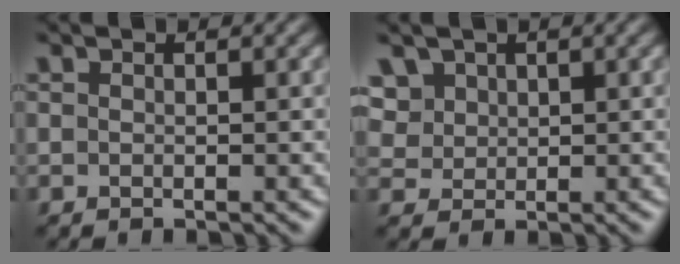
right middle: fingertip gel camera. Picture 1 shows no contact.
{"total": 3.6, "force": [2.2, 2.6, 1.2], "torque": [-0.044, 0.003, 0.050]}